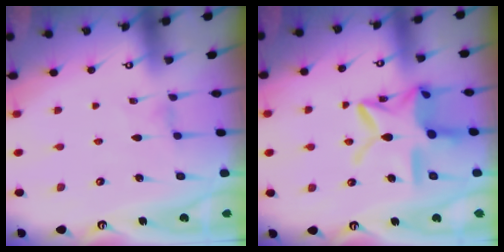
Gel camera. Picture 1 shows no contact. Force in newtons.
{"total": 17.5, "press": 17.4, "slide": 1.2}